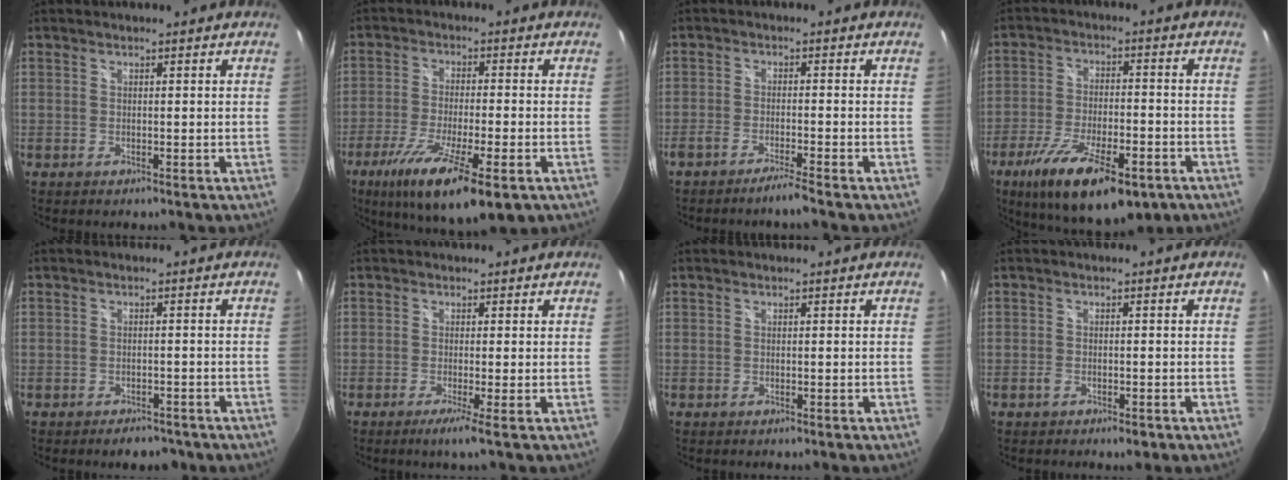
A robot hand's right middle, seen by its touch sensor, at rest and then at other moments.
{"total": 15.7, "force": [-8.3, 3.4, 12.8], "torque": [-0.243, -0.050, -0.141]}
{"total": 3.6, "force": [-3.2, -0.4, 1.7], "torque": [-0.055, -0.005, -0.062]}
{"total": 18.4, "force": [-10.9, 6.4, 13.3], "torque": [-0.248, -0.044, -0.172]}
{"total": 6.0, "force": [-4.5, 3.1, 2.5], "torque": [-0.043, 0.003, -0.054]}
{"total": 2.4, "force": [-1.1, -0.8, 1.9], "torque": [-0.047, -0.009, -0.027]}
{"total": 0.0}
{"total": 2.3, "force": [-1.5, 1.3, 1.2], "torque": [-0.026, -0.001, -0.024]}